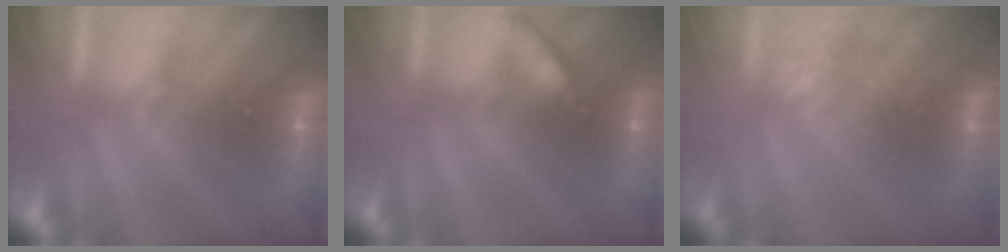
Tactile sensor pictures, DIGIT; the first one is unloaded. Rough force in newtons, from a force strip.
{"total": 2.1}
{"total": 2.6}